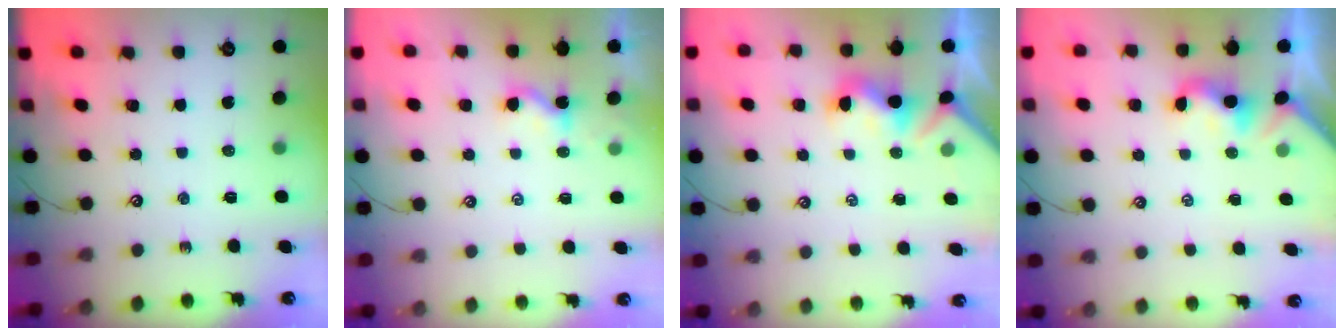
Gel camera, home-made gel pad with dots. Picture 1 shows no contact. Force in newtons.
{"total": 1.6, "press": 1.6, "slide": 0.2}
{"total": 1.5, "press": 1.3, "slide": 0.8}
{"total": 1.9, "press": 1.8, "slide": 0.5}